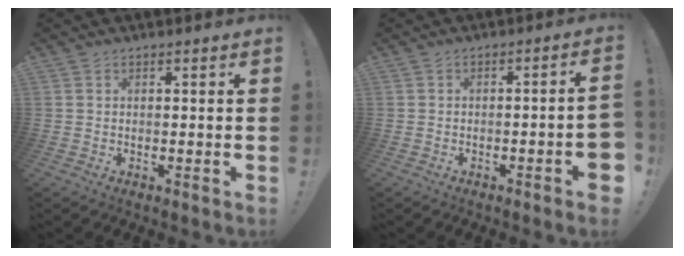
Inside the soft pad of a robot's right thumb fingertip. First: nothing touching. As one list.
[{"total": 5.2, "force": [-2.2, 0.2, 4.7], "torque": [-0.075, 0.005, -0.029]}]